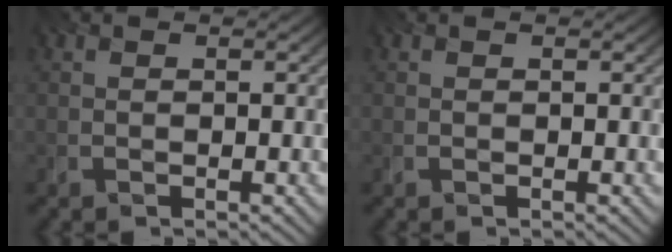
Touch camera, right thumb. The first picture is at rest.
{"total": 0.0}